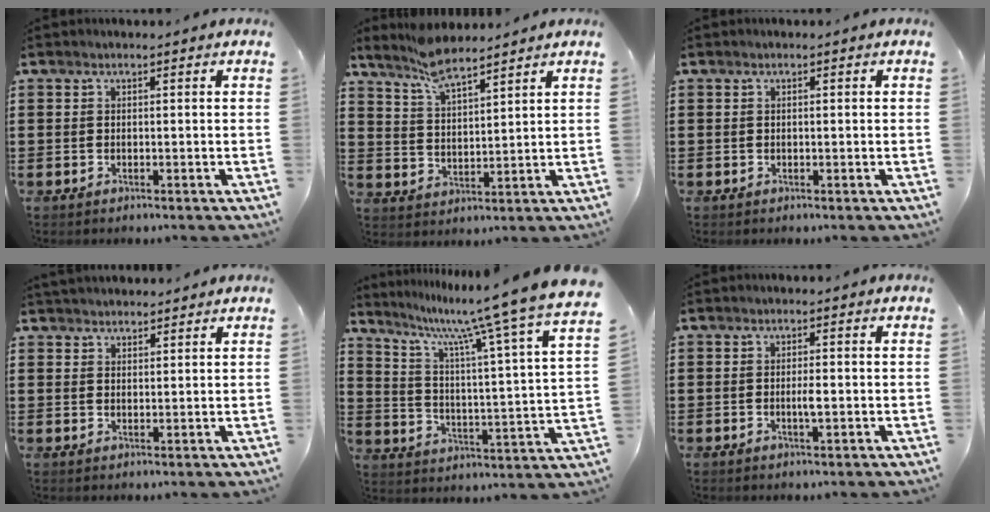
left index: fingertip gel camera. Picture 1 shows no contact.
{"total": 6.2, "force": [5.4, 1.3, 2.6], "torque": [-0.068, -0.013, 0.099]}
{"total": 0.5, "force": [0.0, 0.0, 0.5], "torque": [-0.009, -0.003, 0.000]}
{"total": 2.2, "force": [2.2, 0.4, -0.1], "torque": [-0.004, -0.001, 0.043]}
{"total": 9.8, "force": [8.4, -1.6, 4.9], "torque": [-0.114, -0.074, 0.123]}
{"total": 1.6, "force": [-0.3, 0.2, 1.6], "torque": [-0.030, 0.001, -0.006]}